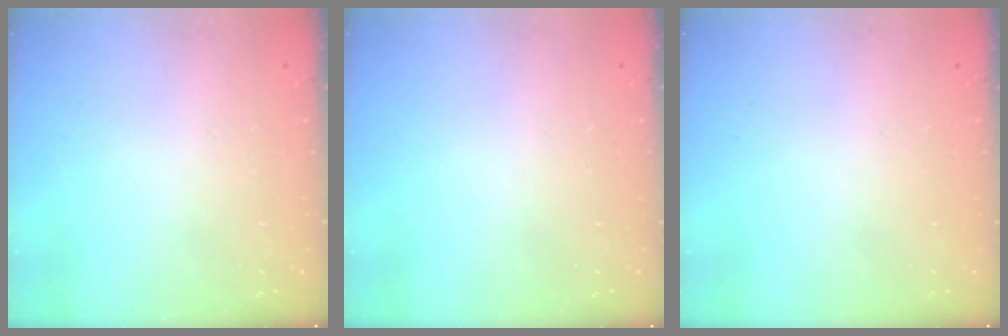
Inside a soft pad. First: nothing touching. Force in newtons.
{"total": 0.0}
{"total": 0.0}